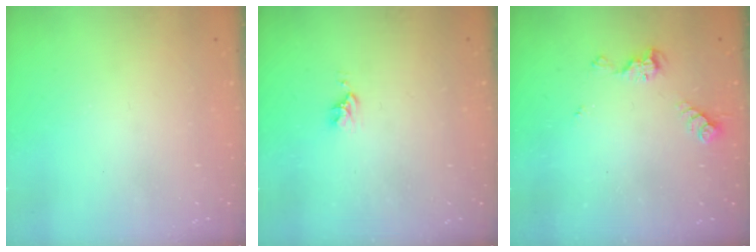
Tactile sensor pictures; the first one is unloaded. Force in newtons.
{"total": 2.8, "press": 2.8, "slide": 0.4}
{"total": 6.3, "press": 6.3, "slide": 0.5}